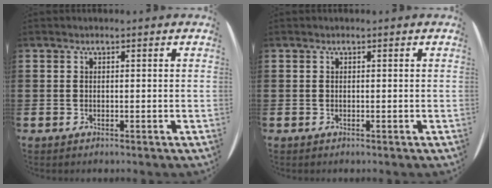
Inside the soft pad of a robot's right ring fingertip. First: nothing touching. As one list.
[{"total": 0.0}]